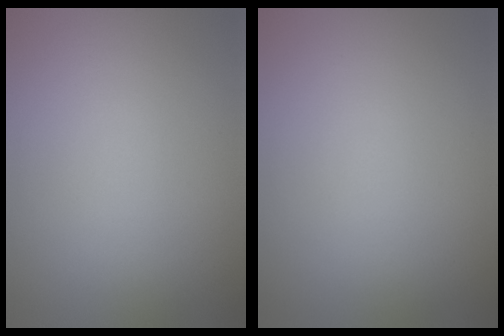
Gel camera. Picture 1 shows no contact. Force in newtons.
{"total": 0.0}